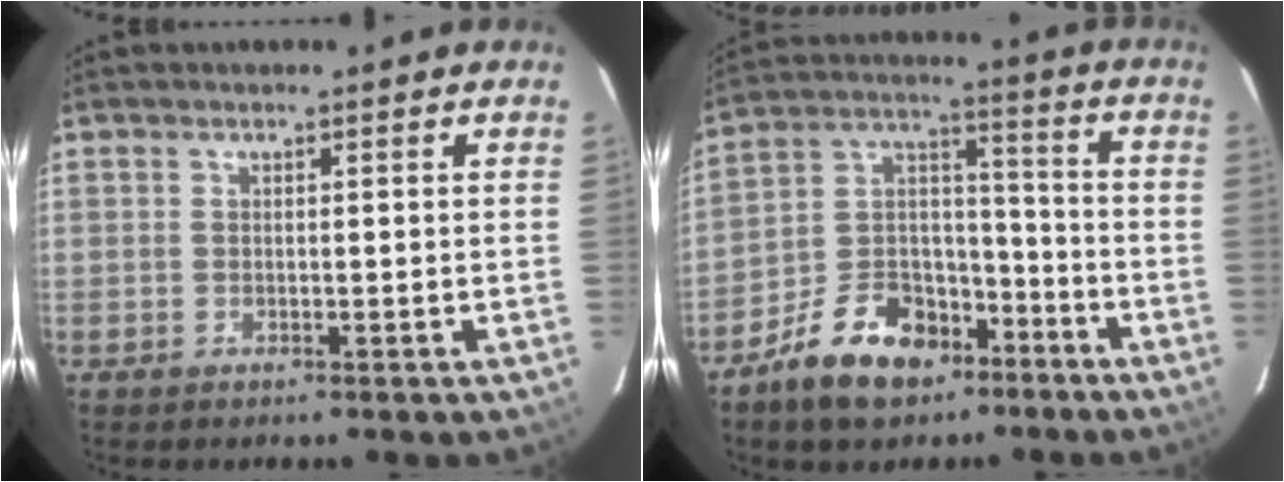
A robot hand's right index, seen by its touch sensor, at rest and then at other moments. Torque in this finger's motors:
{"motor_torque": [1.13, -1.01, 0.90, 0.14]}